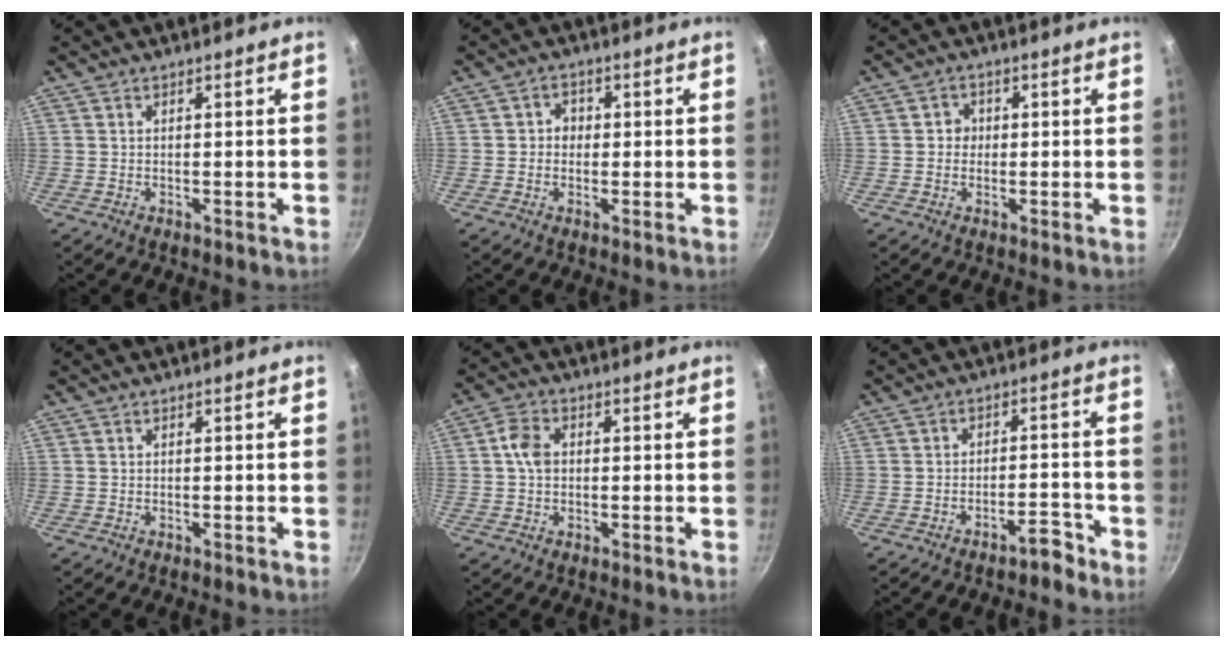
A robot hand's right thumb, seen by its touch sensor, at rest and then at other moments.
{"total": 2.9, "force": [-0.1, 2.6, 1.1], "torque": [0.003, 0.003, -0.005]}
{"total": 2.5, "force": [0.1, 2.4, 0.8], "torque": [0.004, 0.003, -0.003]}
{"total": 0.0}
{"total": 5.1, "force": [0.5, 3.6, 3.5], "torque": [-0.061, 0.011, 0.004]}
{"total": 4.1, "force": [-3.3, 1.3, 2.1], "torque": [-0.013, 0.038, -0.043]}